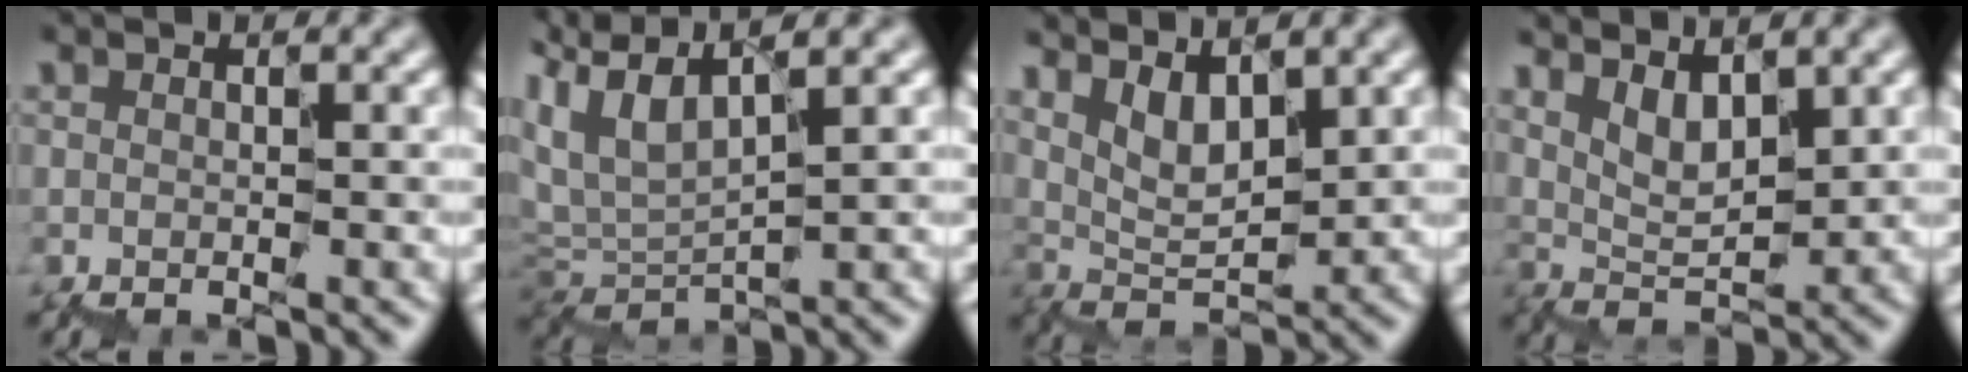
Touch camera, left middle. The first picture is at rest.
{"total": 4.8, "force": [3.7, 1.6, 2.6], "torque": [-0.079, 0.026, 0.070]}
{"total": 3.1, "force": [2.5, 1.1, 1.4], "torque": [-0.039, -0.001, 0.049]}
{"total": 2.6, "force": [2.3, 0.9, 1.0], "torque": [-0.030, 0.000, 0.046]}